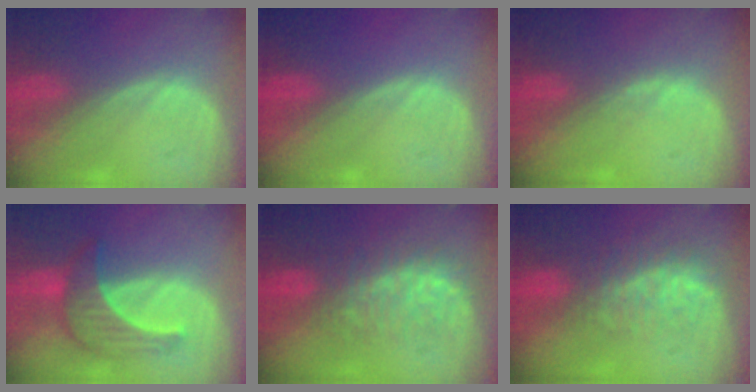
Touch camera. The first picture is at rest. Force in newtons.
{"total": 0.0}
{"total": 0.8, "press": 0.8, "slide": 0.3}
{"total": 6.9, "press": 6.8, "slide": 1.2}
{"total": 7.7, "press": 7.6, "slide": 1.4}
{"total": 7.7, "press": 7.1, "slide": 3.0}